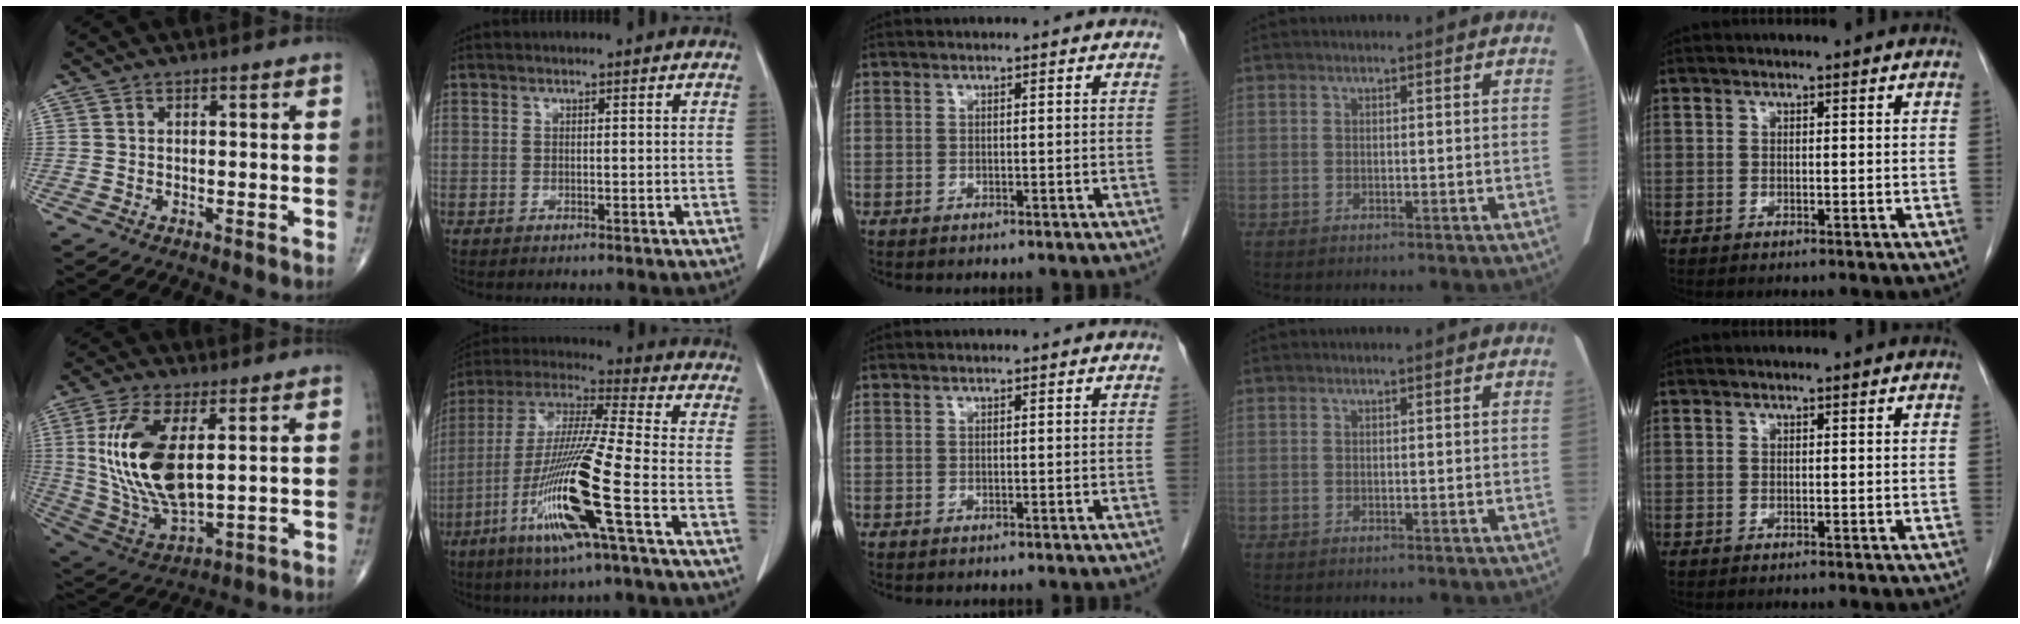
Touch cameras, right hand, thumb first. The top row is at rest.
{"thumb": {"total": 17.7, "force": [3.4, 8.0, 15.4], "torque": [-0.314, -0.021, 0.079]}, "index": {"total": 16.9, "force": [-6.6, -0.7, 15.6], "torque": [-0.322, -0.023, -0.130]}}